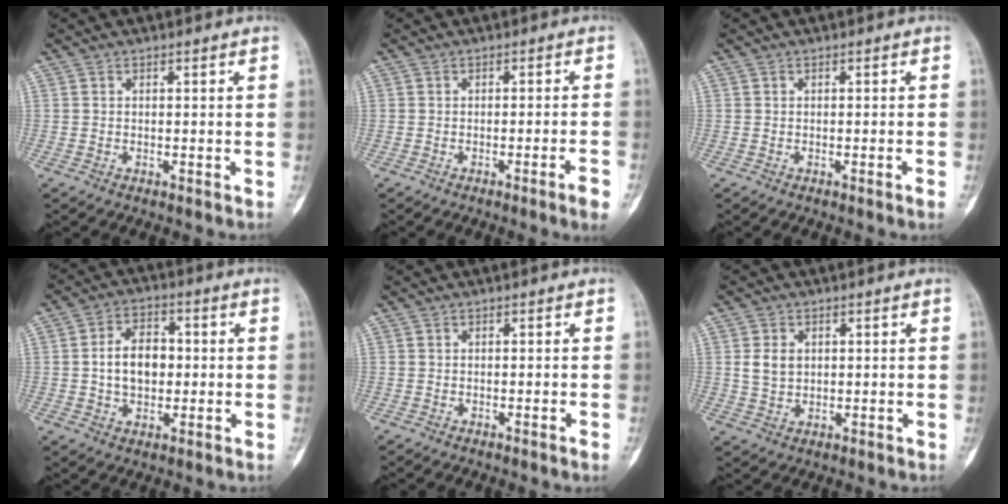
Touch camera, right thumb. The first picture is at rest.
{"total": 3.7, "force": [-2.0, -0.3, 3.1], "torque": [-0.048, 0.002, -0.030]}
{"total": 1.1, "force": [-0.6, -0.2, 0.9], "torque": [-0.017, -0.001, -0.009]}
{"total": 9.0, "force": [0.1, 6.2, 6.5], "torque": [-0.088, 0.014, 0.000]}
{"total": 0.9, "force": [-0.5, -0.2, 0.7], "torque": [-0.013, 0.000, -0.006]}
{"total": 4.2, "force": [0.9, 3.2, 2.6], "torque": [-0.034, -0.003, 0.021]}